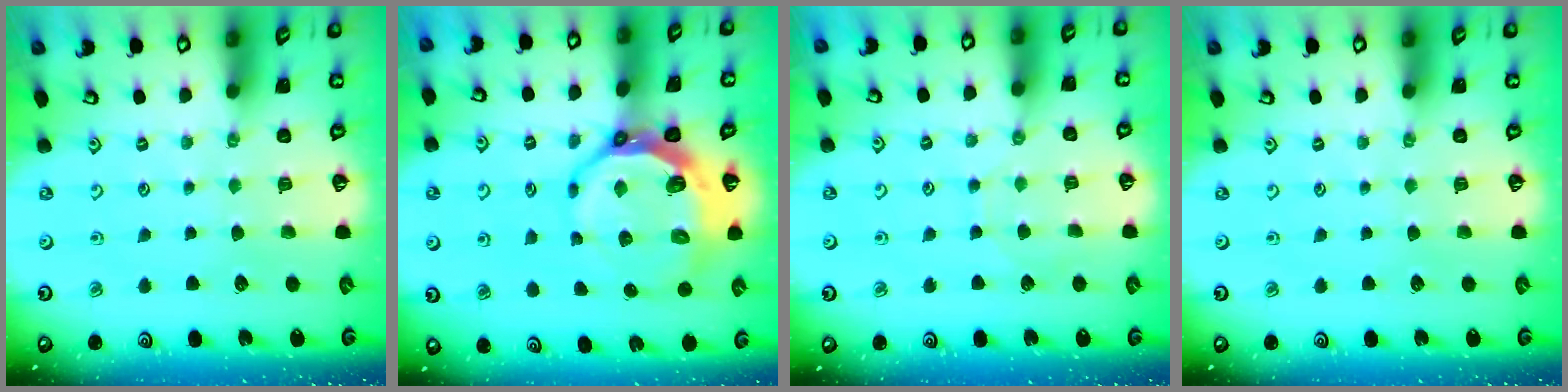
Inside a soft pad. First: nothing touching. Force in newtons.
{"total": 11.0, "press": 10.1, "slide": 4.3}
{"total": 2.8, "press": 2.8, "slide": 0.4}
{"total": 0.0}